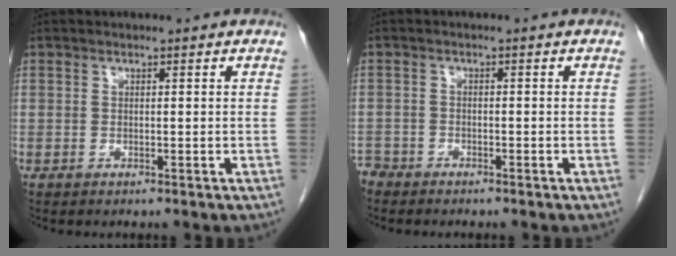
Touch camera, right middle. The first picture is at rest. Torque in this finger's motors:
{"motor_torque": [0.21, -0.46, 0.12, 0.00]}